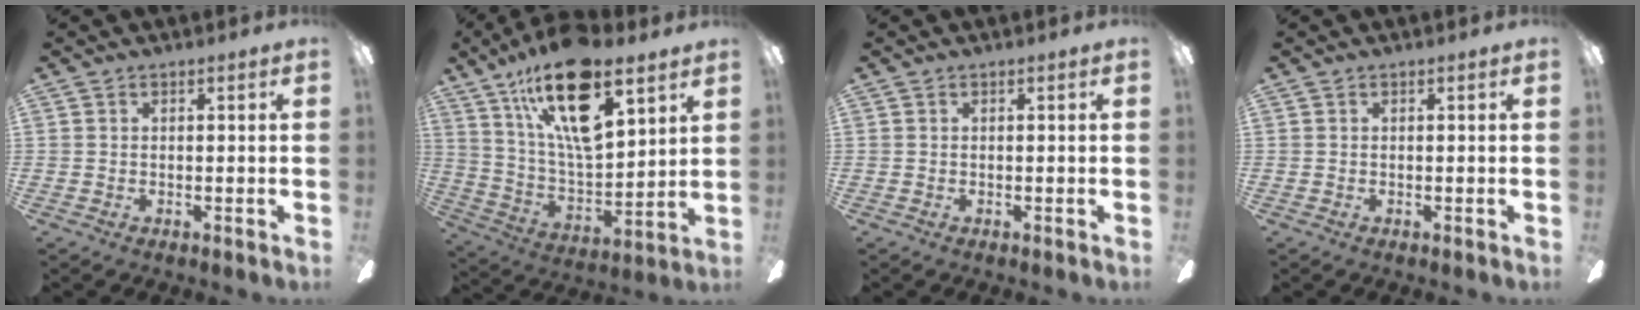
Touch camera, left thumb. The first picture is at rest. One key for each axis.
{"total": 22.5, "fx": 13.6, "fy": 8.7, "fz": 15.7, "tx": -0.293, "ty": -0.072, "tz": 0.225}
{"total": 0.0}
{"total": 0.0}